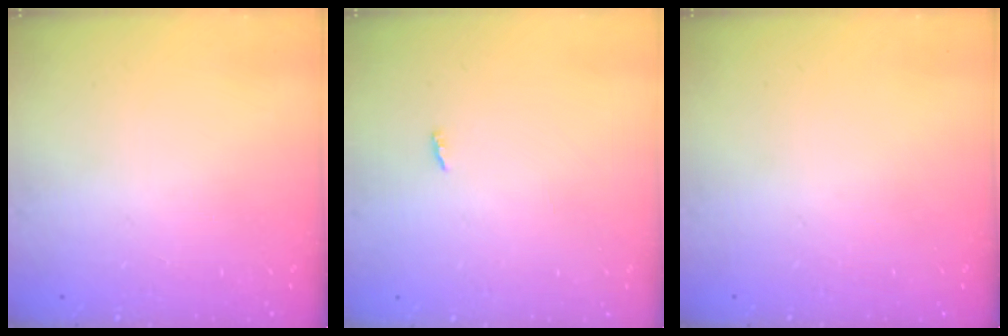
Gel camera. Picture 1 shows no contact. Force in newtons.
{"total": 1.9, "press": 1.9, "slide": 0.2}
{"total": 0.0}